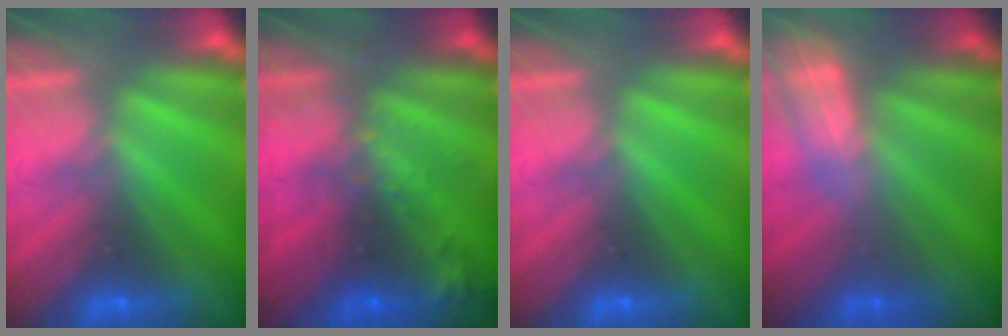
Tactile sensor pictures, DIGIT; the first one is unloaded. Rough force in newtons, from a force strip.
{"total": 7.7}
{"total": 0.0}
{"total": 2.4}